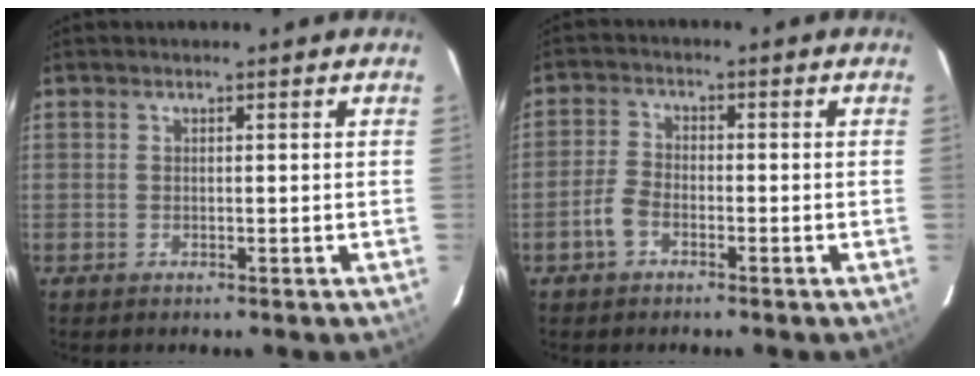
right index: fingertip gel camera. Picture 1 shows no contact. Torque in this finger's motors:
{"motor_torque": [0.47, -0.18, 0.07, 0.03]}